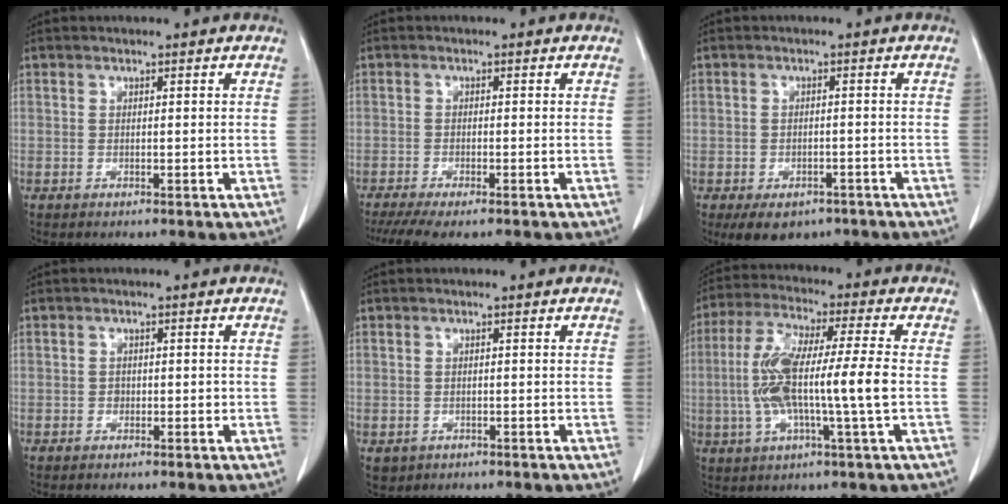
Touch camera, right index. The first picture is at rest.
{"total": 6.9, "force": [-5.5, 1.0, 4.1], "torque": [-0.061, -0.014, -0.087]}
{"total": 6.8, "force": [-4.6, 4.3, 2.6], "torque": [-0.030, 0.001, -0.058]}
{"total": 1.1, "force": [-0.2, 0.8, 0.6], "torque": [-0.007, 0.003, -0.003]}
{"total": 1.9, "force": [-0.7, 1.7, 0.3], "torque": [-0.008, 0.001, 0.000]}
{"total": 12.9, "force": [-1.3, 0.8, 12.9], "torque": [-0.264, 0.008, -0.028]}